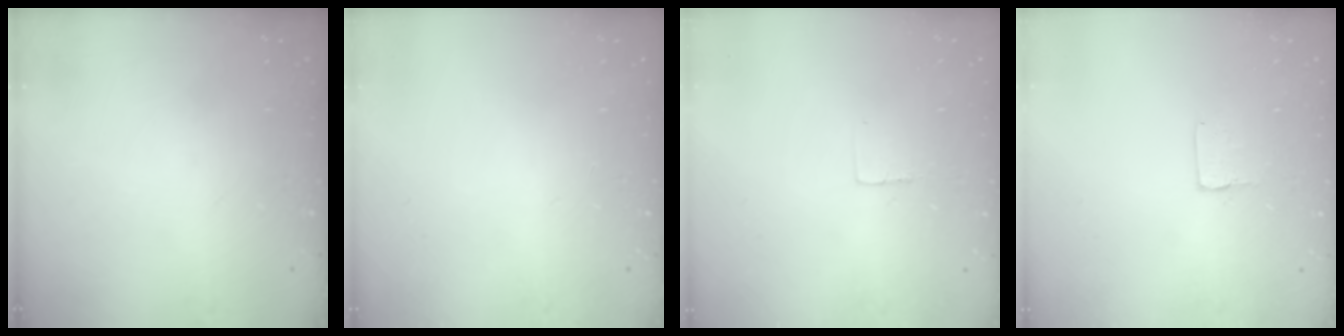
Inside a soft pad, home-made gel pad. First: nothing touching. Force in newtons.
{"total": 0.0}
{"total": 2.3, "press": 2.3, "slide": 0.1}
{"total": 1.7, "press": 1.6, "slide": 0.1}